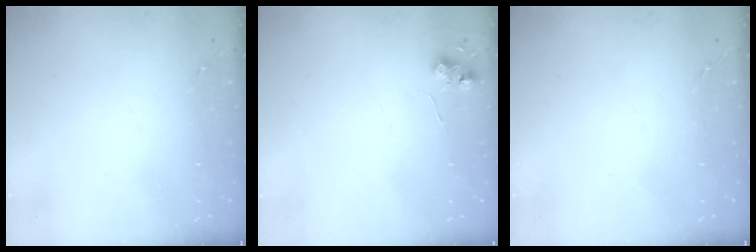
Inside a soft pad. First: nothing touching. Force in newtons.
{"total": 5.5, "press": 5.5, "slide": 0.5}
{"total": 0.0}